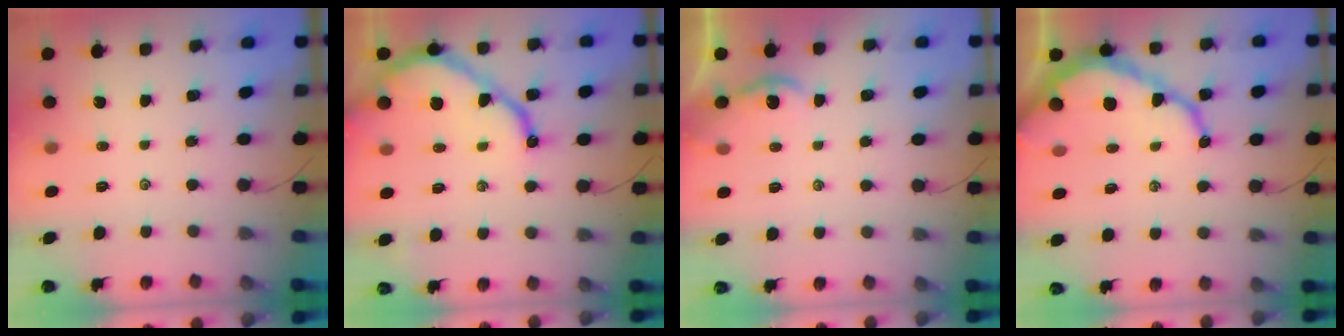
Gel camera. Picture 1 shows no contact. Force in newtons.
{"total": 11.9, "press": 11.8, "slide": 1.2}
{"total": 2.3, "press": 2.3, "slide": 0.2}
{"total": 11.6, "press": 11.5, "slide": 1.3}